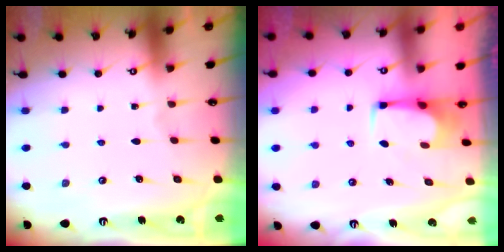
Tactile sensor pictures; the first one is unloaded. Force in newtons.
{"total": 2.3, "press": 2.3, "slide": 0.4}